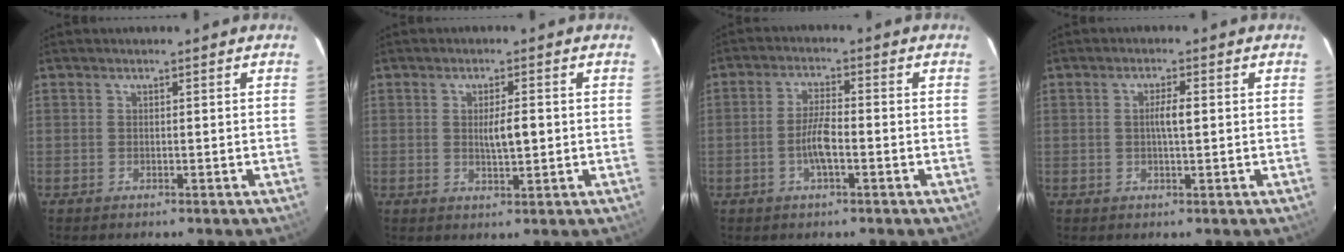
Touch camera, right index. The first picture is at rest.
{"total": 3.7, "force": [0.1, 0.7, 3.6], "torque": [-0.061, -0.002, 0.002]}
{"total": 4.7, "force": [-1.4, 0.9, 4.4], "torque": [-0.091, 0.005, -0.026]}
{"total": 2.8, "force": [0.2, 0.3, 2.7], "torque": [-0.051, 0.001, 0.002]}